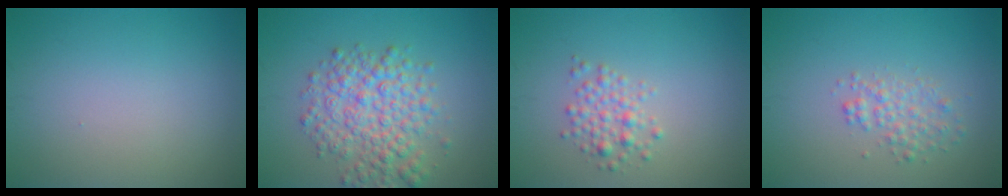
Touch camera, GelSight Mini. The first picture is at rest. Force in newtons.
{"total": 5.7, "press": 5.7, "slide": 0.1}
{"total": 2.1, "press": 2.1, "slide": 0.2}
{"total": 2.0, "press": 2.0, "slide": 0.1}